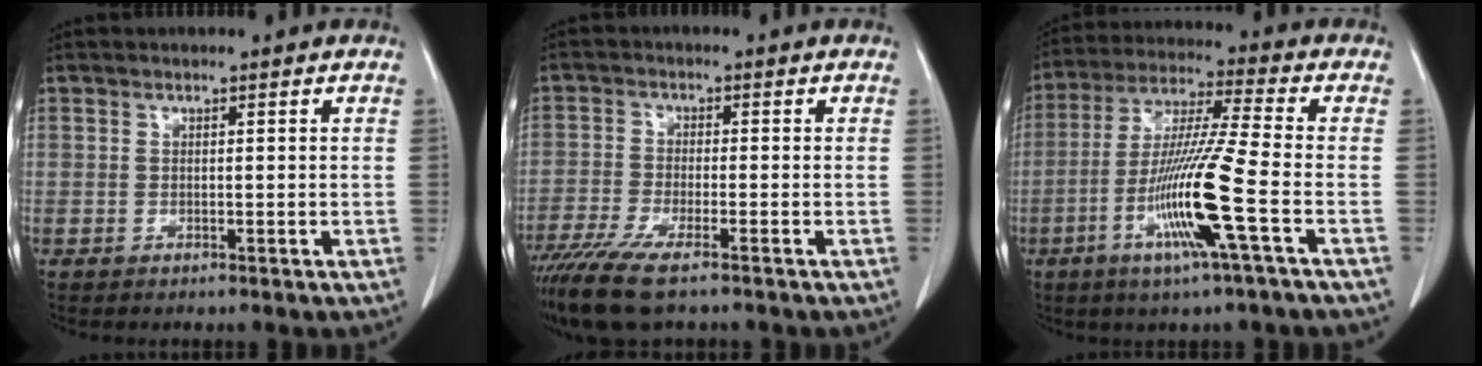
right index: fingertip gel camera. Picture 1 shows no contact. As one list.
[{"total": 8.7, "force": [-6.3, 1.3, 5.9], "torque": [-0.109, -0.023, -0.113]}, {"total": 13.9, "force": [-4.7, -1.0, 13.0], "torque": [-0.261, -0.017, -0.095]}]